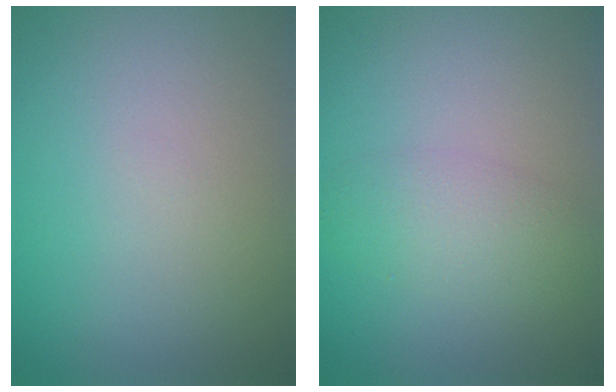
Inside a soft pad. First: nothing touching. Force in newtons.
{"total": 2.8, "press": 2.8, "slide": 0.1}